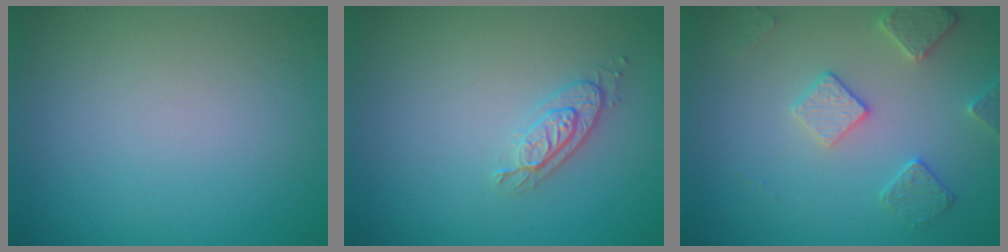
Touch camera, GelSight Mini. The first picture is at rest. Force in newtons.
{"total": 2.1, "press": 1.9, "slide": 0.8}
{"total": 2.9, "press": 2.9, "slide": 0.1}